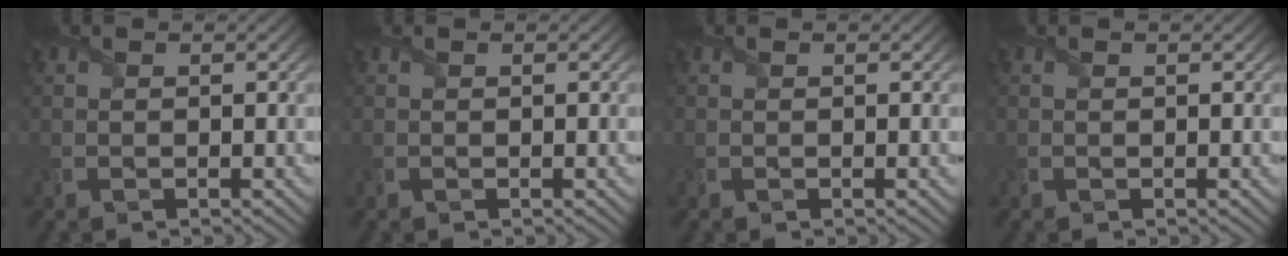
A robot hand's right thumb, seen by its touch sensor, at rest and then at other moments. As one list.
[{"total": 0.0}, {"total": 0.0}, {"total": 0.0}]